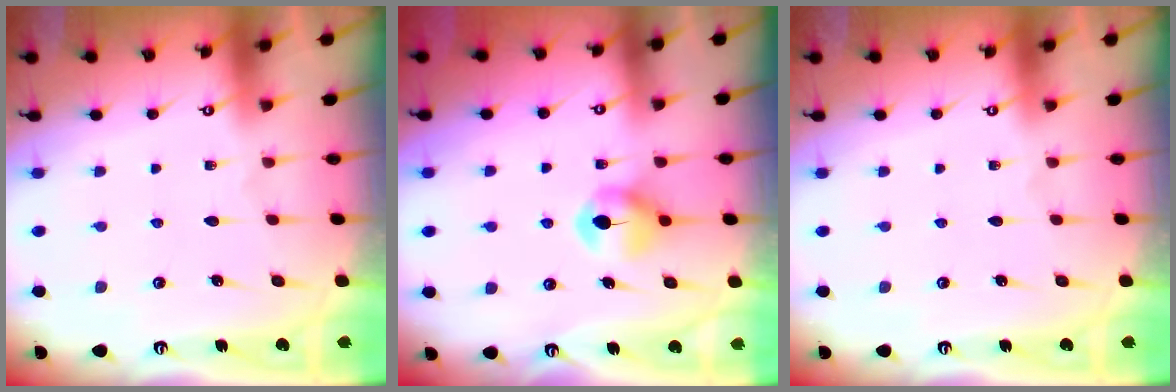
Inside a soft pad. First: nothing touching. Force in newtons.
{"total": 6.6, "press": 6.6, "slide": 0.5}
{"total": 0.0}